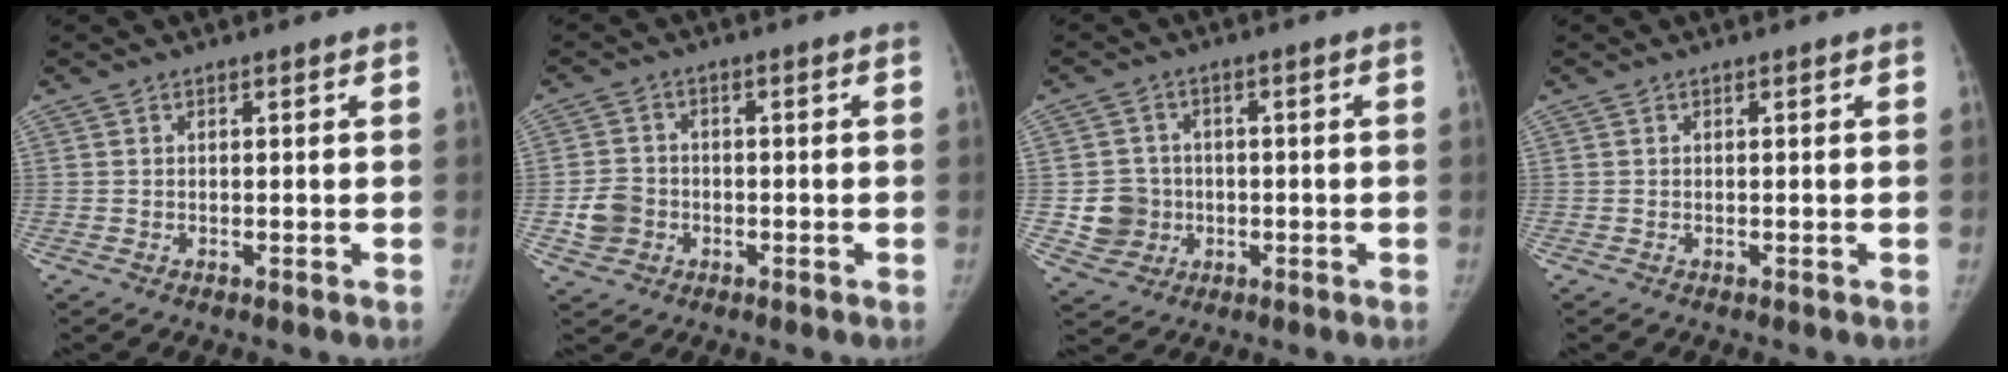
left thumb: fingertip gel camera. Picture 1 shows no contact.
{"total": 5.4, "force": [-1.4, 4.7, 2.1], "torque": [-0.030, 0.013, -0.027]}
{"total": 6.8, "force": [-0.8, 6.5, 1.7], "torque": [-0.003, 0.009, -0.009]}
{"total": 0.0}